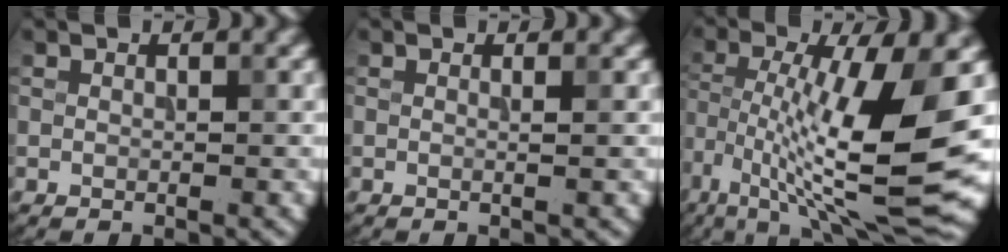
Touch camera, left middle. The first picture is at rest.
{"total": 1.2, "force": [0.2, 0.5, 1.0], "torque": [-0.011, -0.002, -0.012]}
{"total": 13.0, "force": [-2.8, 3.8, 12.1], "torque": [-0.215, -0.006, -0.051]}